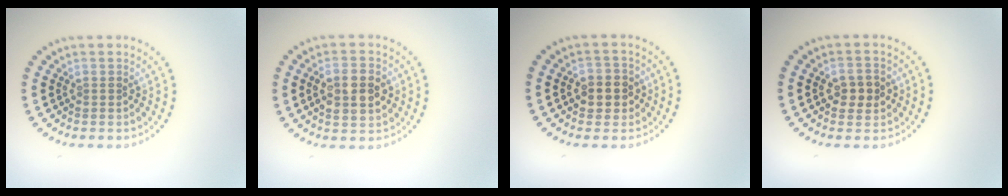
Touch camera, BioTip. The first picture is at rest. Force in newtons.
{"total": 3.7, "press": 3.7, "slide": 0.5}
{"total": 2.8, "press": 2.7, "slide": 0.7}
{"total": 2.5, "press": 2.5, "slide": 0.1}